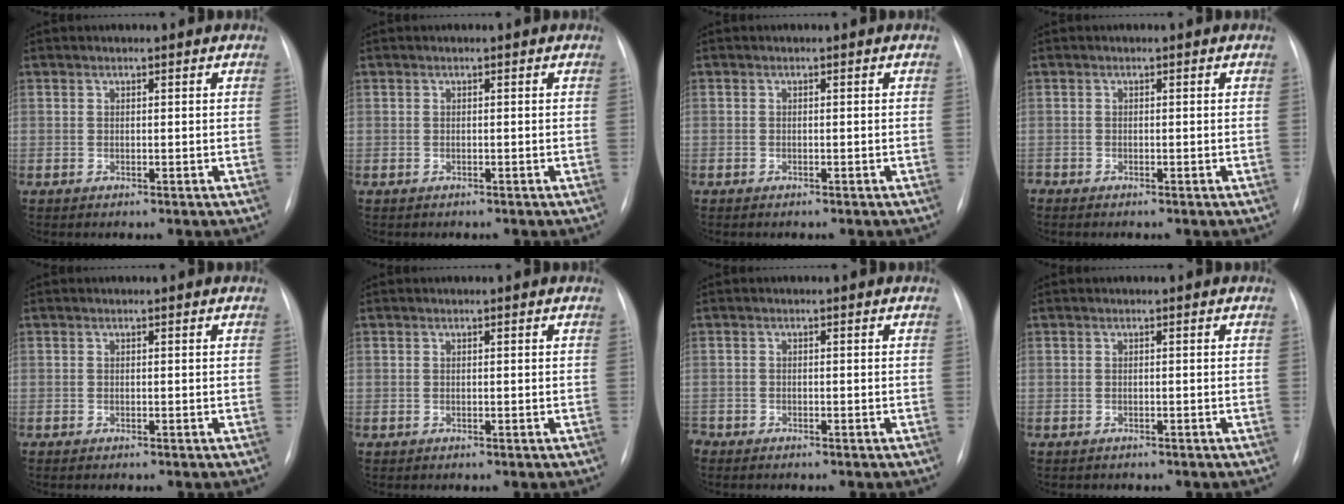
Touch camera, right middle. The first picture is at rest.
{"total": 0.5, "force": [-0.3, 0.4, -0.1], "torque": [-0.004, 0.006, -0.005]}
{"total": 0.6, "force": [-0.5, 0.3, 0.2], "torque": [-0.003, 0.001, -0.006]}
{"total": 0.0}
{"total": 0.8, "force": [-0.6, 0.1, 0.5], "torque": [-0.009, -0.002, -0.005]}
{"total": 0.0}
{"total": 1.5, "force": [-1.3, 0.6, 0.2], "torque": [0.002, 0.001, -0.020]}
{"total": 0.9, "force": [-0.8, 0.5, 0.1], "torque": [-0.008, 0.001, -0.010]}